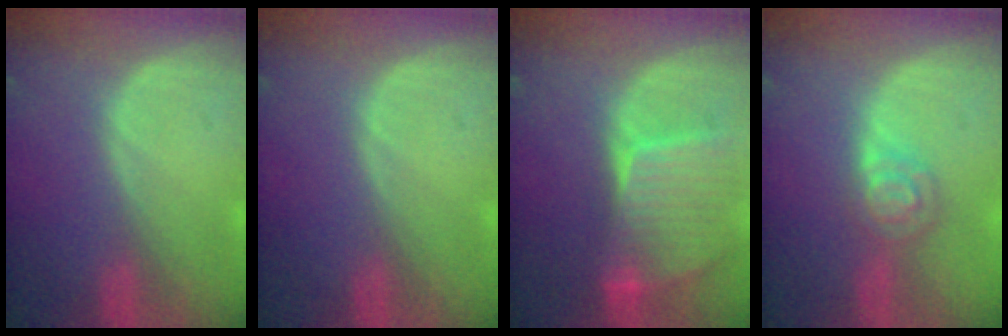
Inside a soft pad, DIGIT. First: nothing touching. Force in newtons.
{"total": 0.0}
{"total": 9.0, "press": 7.9, "slide": 4.3}
{"total": 4.6, "press": 4.2, "slide": 2.1}